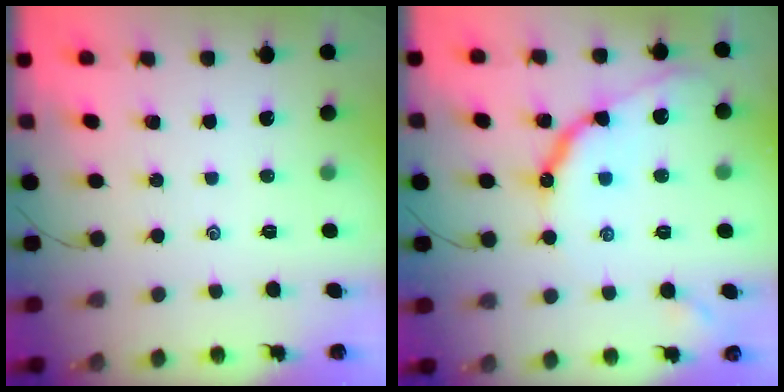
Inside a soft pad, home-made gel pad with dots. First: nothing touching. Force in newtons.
{"total": 10.6, "press": 10.5, "slide": 0.4}